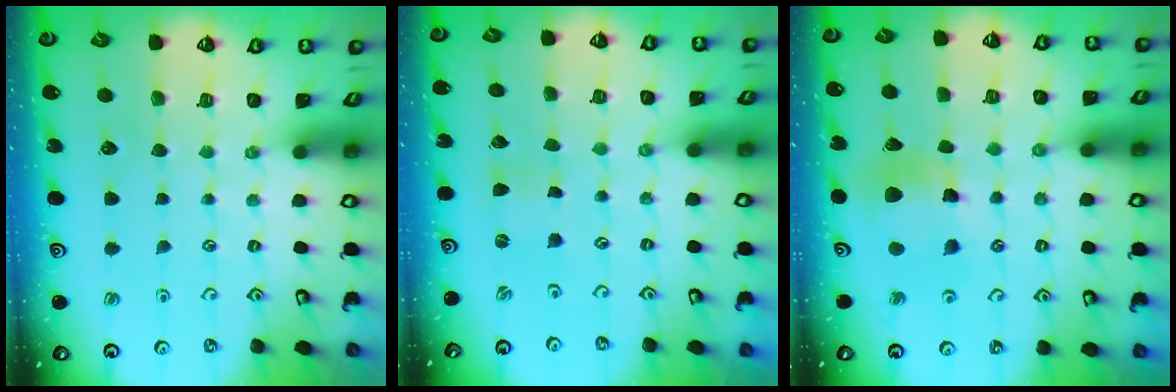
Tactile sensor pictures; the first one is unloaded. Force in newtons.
{"total": 0.0}
{"total": 9.8, "press": 9.7, "slide": 1.2}